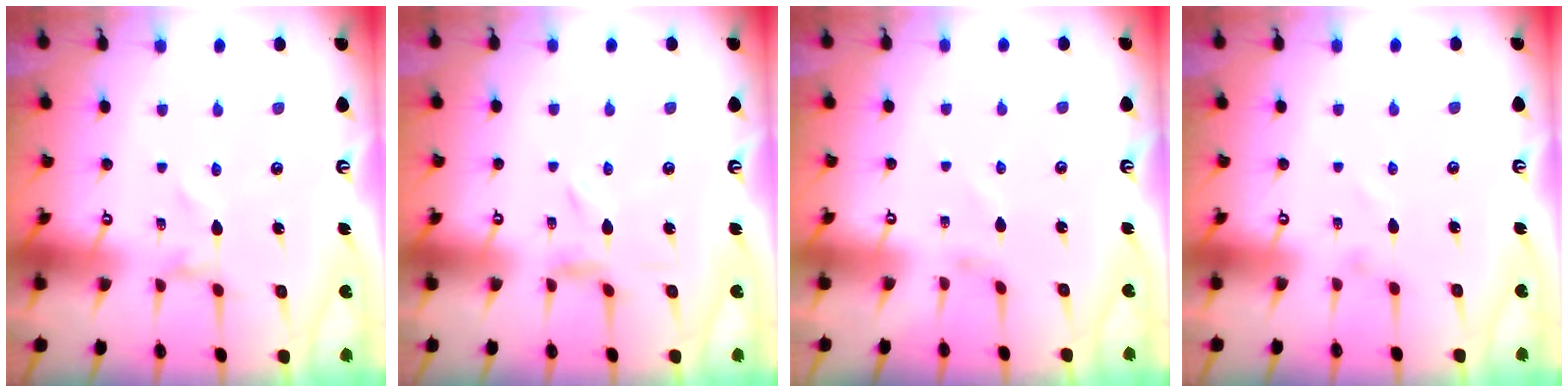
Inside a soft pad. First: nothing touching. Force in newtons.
{"total": 2.6, "press": 2.5, "slide": 0.4}
{"total": 0.0}
{"total": 0.6, "press": 0.6, "slide": 0.1}